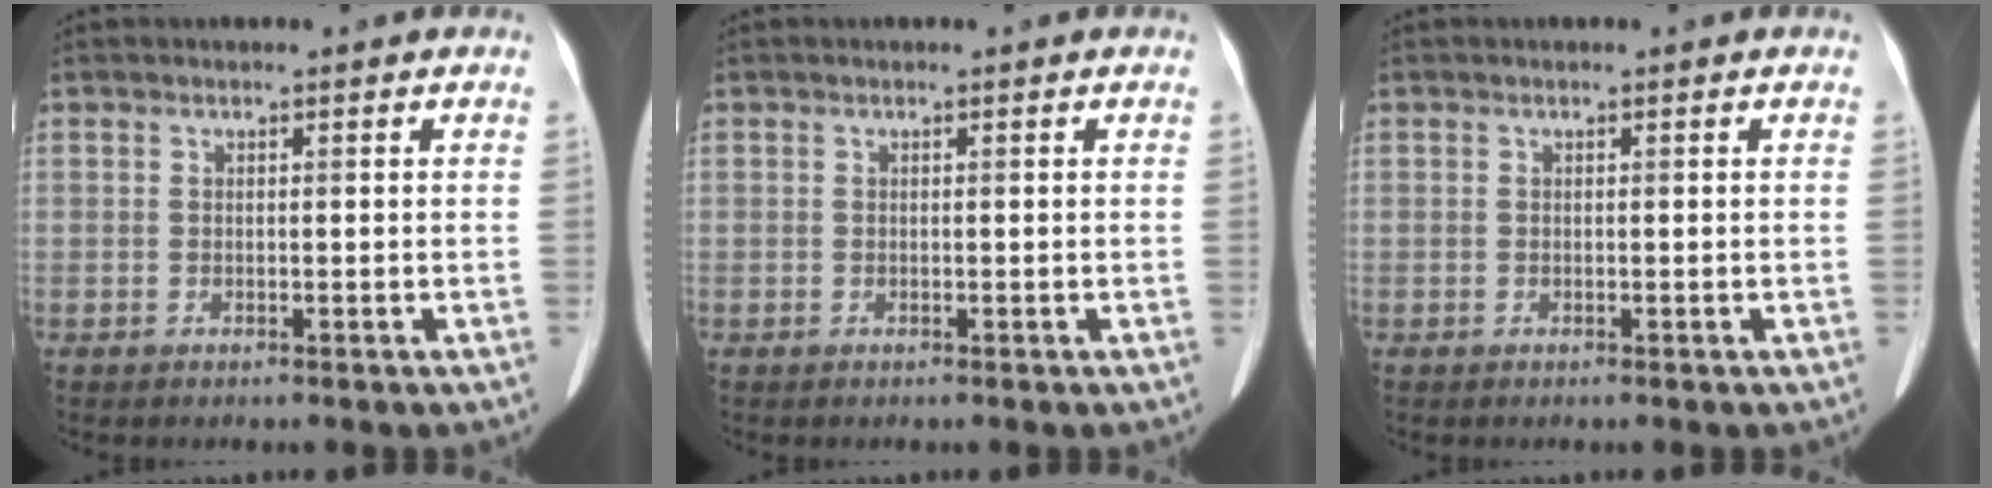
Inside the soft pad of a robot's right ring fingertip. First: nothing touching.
{"total": 0.0}
{"total": 0.0}